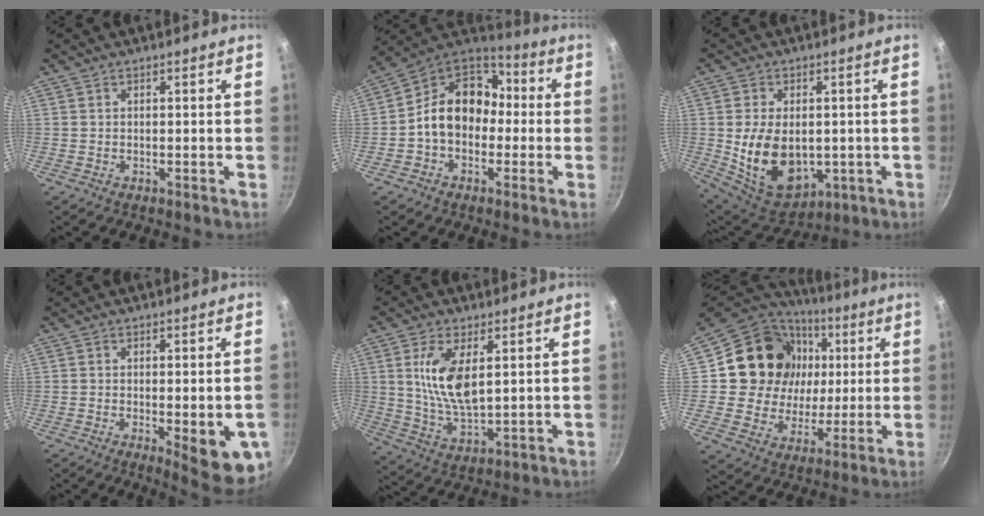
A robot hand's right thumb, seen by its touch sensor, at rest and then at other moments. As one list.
[{"total": 14.6, "force": [-1.2, 11.5, 8.9], "torque": [-0.101, 0.051, -0.041]}, {"total": 14.8, "force": [-0.9, 10.0, 10.9], "torque": [-0.163, -0.014, 0.012]}, {"total": 10.9, "force": [-2.5, 3.2, 10.1], "torque": [-0.108, -0.006, -0.023]}, {"total": 11.1, "force": [2.9, 5.0, 9.5], "torque": [-0.180, -0.019, 0.063]}, {"total": 20.5, "force": [4.1, 18.0, 8.8], "torque": [-0.144, 0.007, 0.073]}]